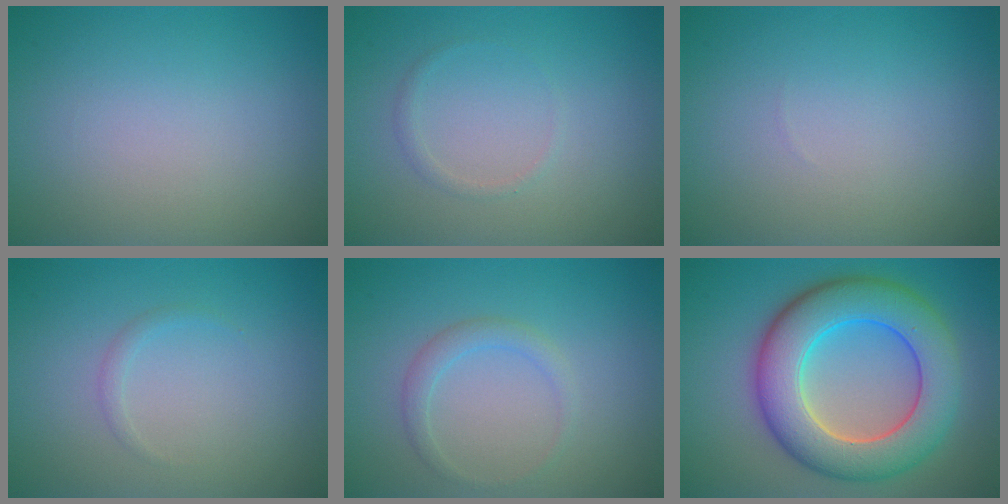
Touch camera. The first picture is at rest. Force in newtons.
{"total": 0.7, "press": 0.7, "slide": 0.0}
{"total": 0.0}
{"total": 0.7, "press": 0.7, "slide": 0.0}
{"total": 1.6, "press": 1.6, "slide": 0.1}
{"total": 9.7, "press": 9.7, "slide": 0.3}